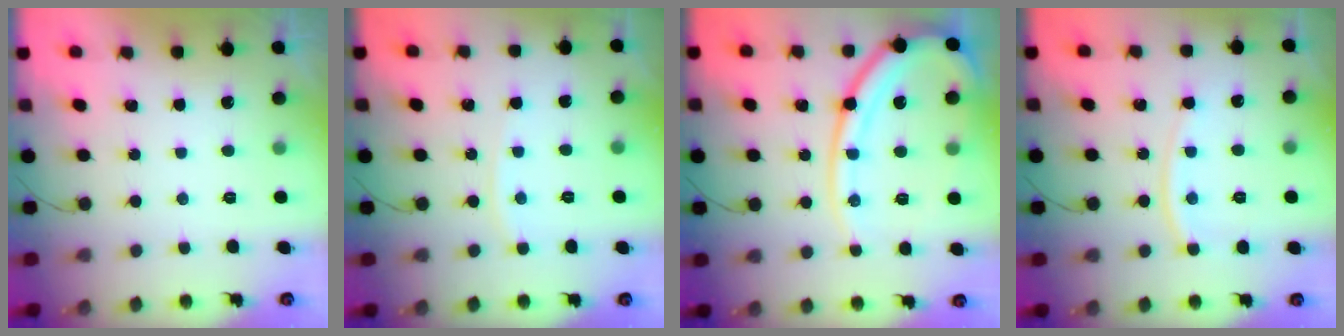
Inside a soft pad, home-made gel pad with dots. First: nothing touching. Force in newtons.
{"total": 3.1, "press": 3.1, "slide": 0.2}
{"total": 16.3, "press": 16.2, "slide": 1.9}
{"total": 9.2, "press": 9.1, "slide": 1.1}